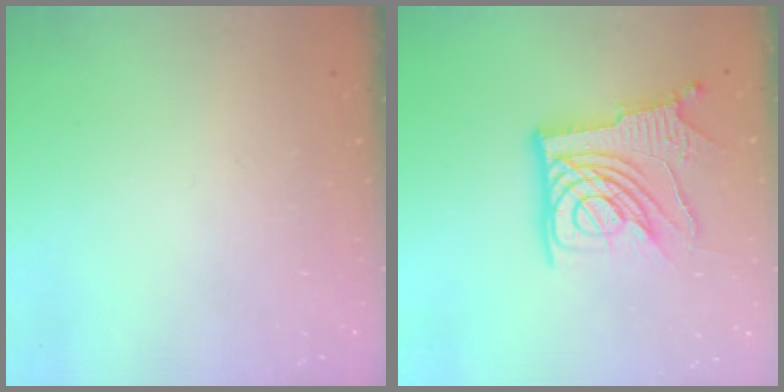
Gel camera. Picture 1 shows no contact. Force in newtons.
{"total": 16.0, "press": 15.9, "slide": 1.8}